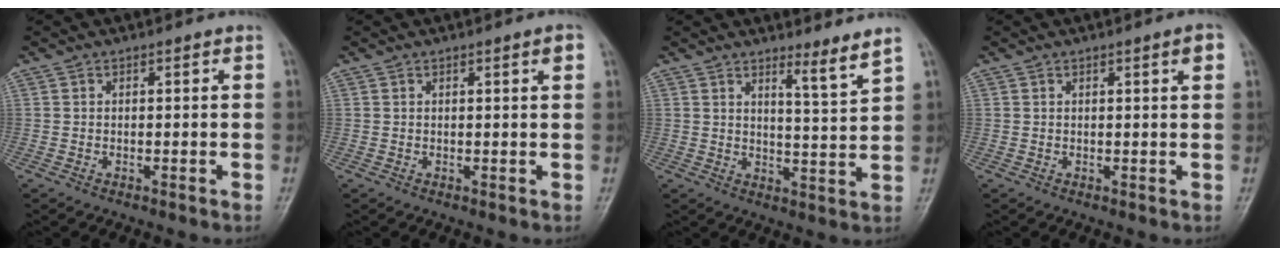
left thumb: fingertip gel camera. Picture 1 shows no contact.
{"total": 1.8, "force": [0.8, 0.1, 1.6], "torque": [-0.024, -0.001, 0.011]}
{"total": 4.8, "force": [3.7, -0.5, 3.0], "torque": [-0.047, -0.047, 0.060]}
{"total": 2.3, "force": [1.0, 0.1, 2.0], "torque": [-0.029, -0.001, 0.014]}